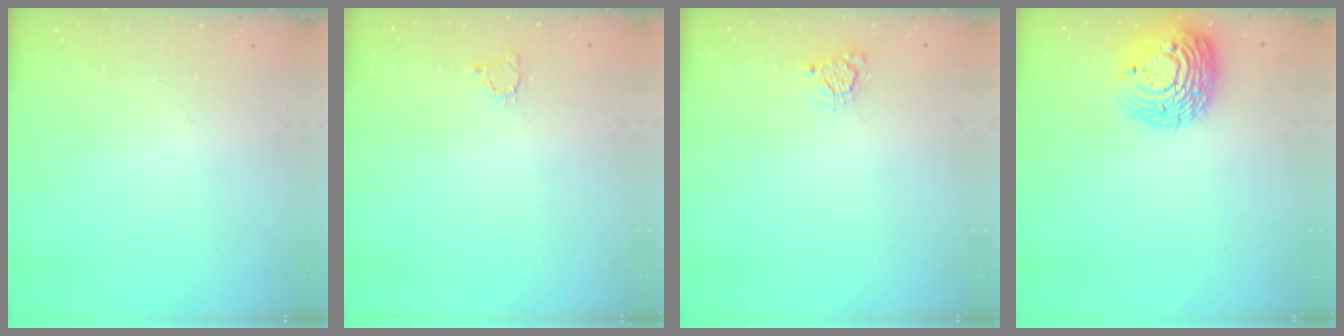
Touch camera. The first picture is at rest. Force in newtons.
{"total": 2.2, "press": 2.2, "slide": 0.3}
{"total": 3.2, "press": 3.2, "slide": 0.4}
{"total": 15.4, "press": 15.2, "slide": 2.5}